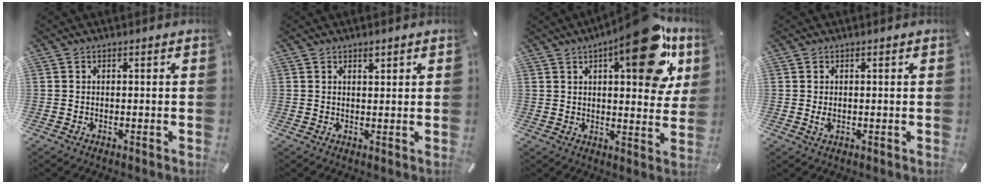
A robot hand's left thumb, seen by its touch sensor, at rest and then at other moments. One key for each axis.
{"total": 1.4, "fx": 1.1, "fy": 0.5, "fz": 0.8, "tx": -0.009, "ty": -0.005, "tz": 0.018}
{"total": 20.8, "fx": 10.6, "fy": 8.0, "fz": 16.1, "tx": -0.206, "ty": -0.057, "tz": 0.159}
{"total": 1.6, "fx": 0.1, "fy": 1.0, "fz": 1.3, "tx": -0.033, "ty": 0.000, "tz": -0.002}